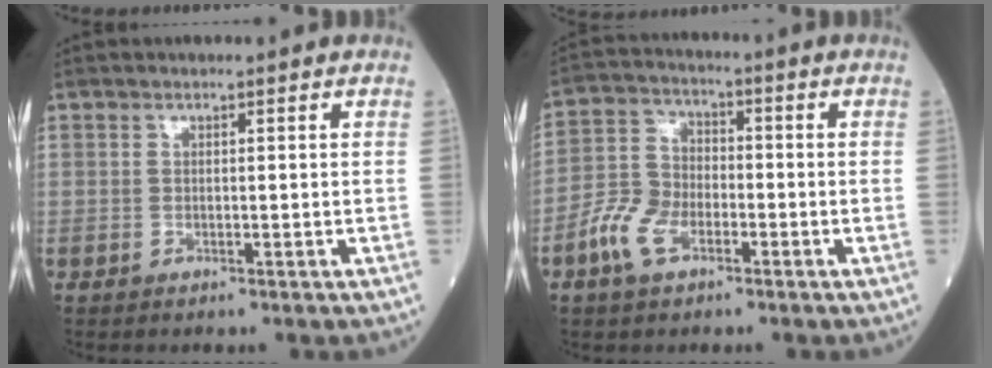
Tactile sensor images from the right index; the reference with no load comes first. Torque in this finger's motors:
{"motor_torque": [0.52, -0.52, 0.20, 0.09]}